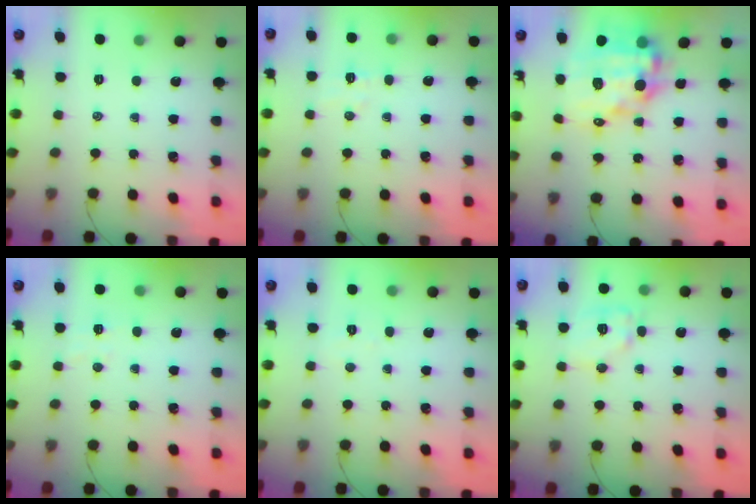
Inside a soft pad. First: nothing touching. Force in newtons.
{"total": 4.5, "press": 4.3, "slide": 1.2}
{"total": 14.8, "press": 14.4, "slide": 3.5}
{"total": 3.8, "press": 3.7, "slide": 0.5}
{"total": 2.4, "press": 2.3, "slide": 0.6}
{"total": 10.1, "press": 10.0, "slide": 1.2}